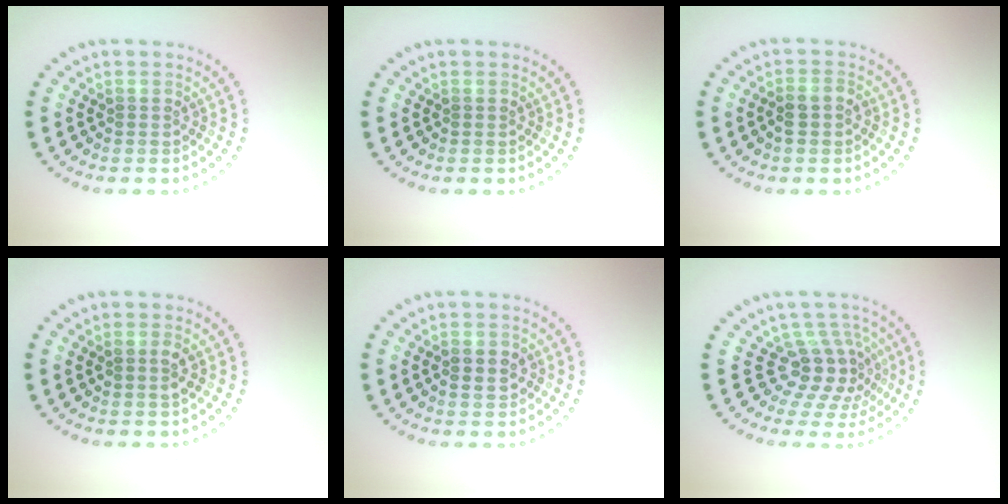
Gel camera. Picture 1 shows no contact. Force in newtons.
{"total": 0.0}
{"total": 1.4, "press": 1.3, "slide": 0.5}
{"total": 1.3, "press": 1.3, "slide": 0.1}
{"total": 1.6, "press": 1.6, "slide": 0.2}
{"total": 4.3, "press": 3.0, "slide": 3.0}